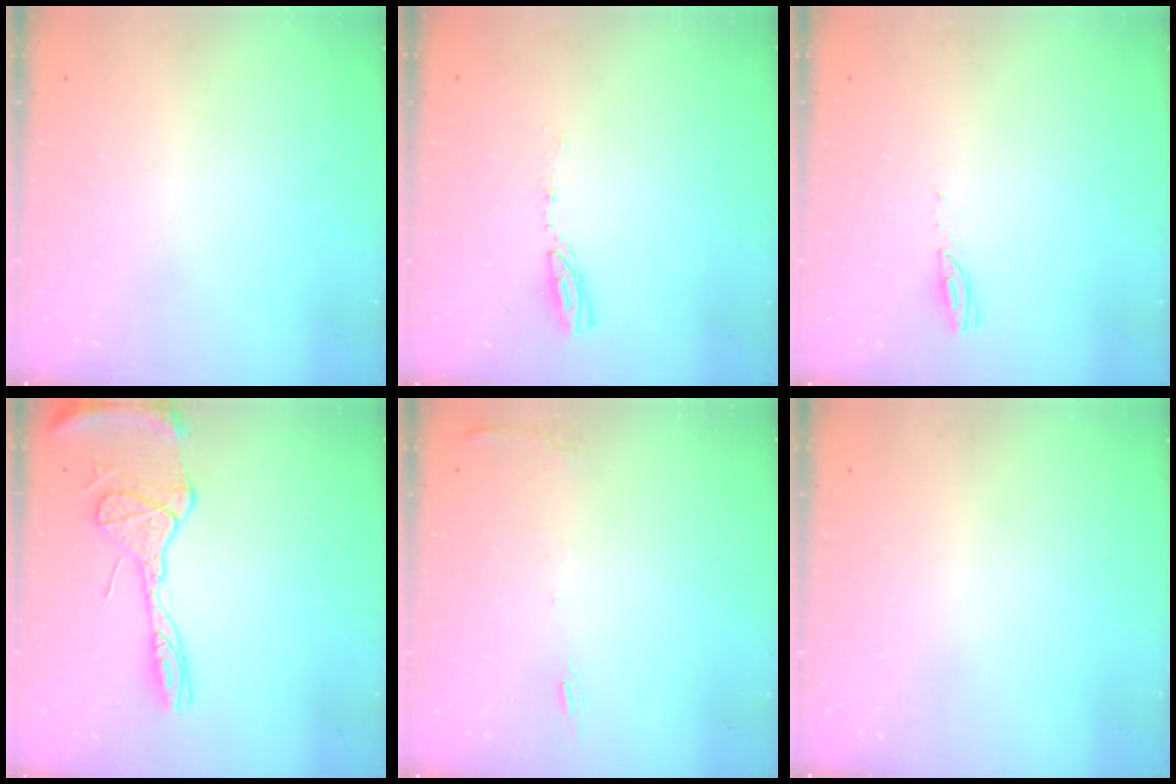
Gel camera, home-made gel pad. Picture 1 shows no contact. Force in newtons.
{"total": 3.5, "press": 3.5, "slide": 0.2}
{"total": 2.9, "press": 2.9, "slide": 0.2}
{"total": 16.0, "press": 15.9, "slide": 1.6}
{"total": 5.8, "press": 5.8, "slide": 0.5}
{"total": 0.0}